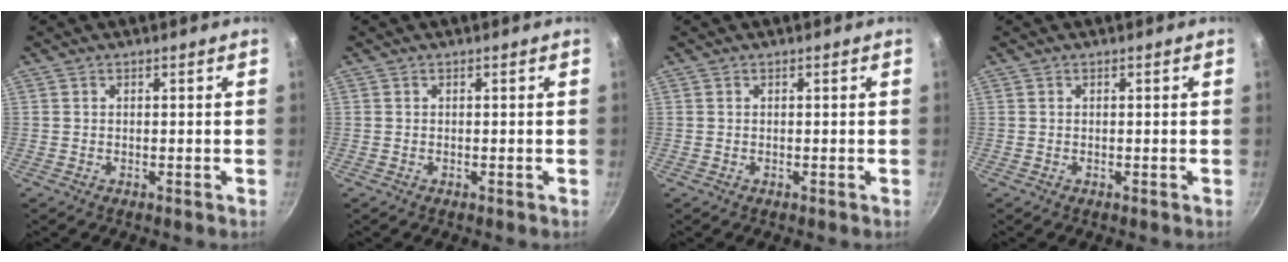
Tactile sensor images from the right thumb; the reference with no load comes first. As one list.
[{"total": 0.0}, {"total": 0.0}, {"total": 0.0}]